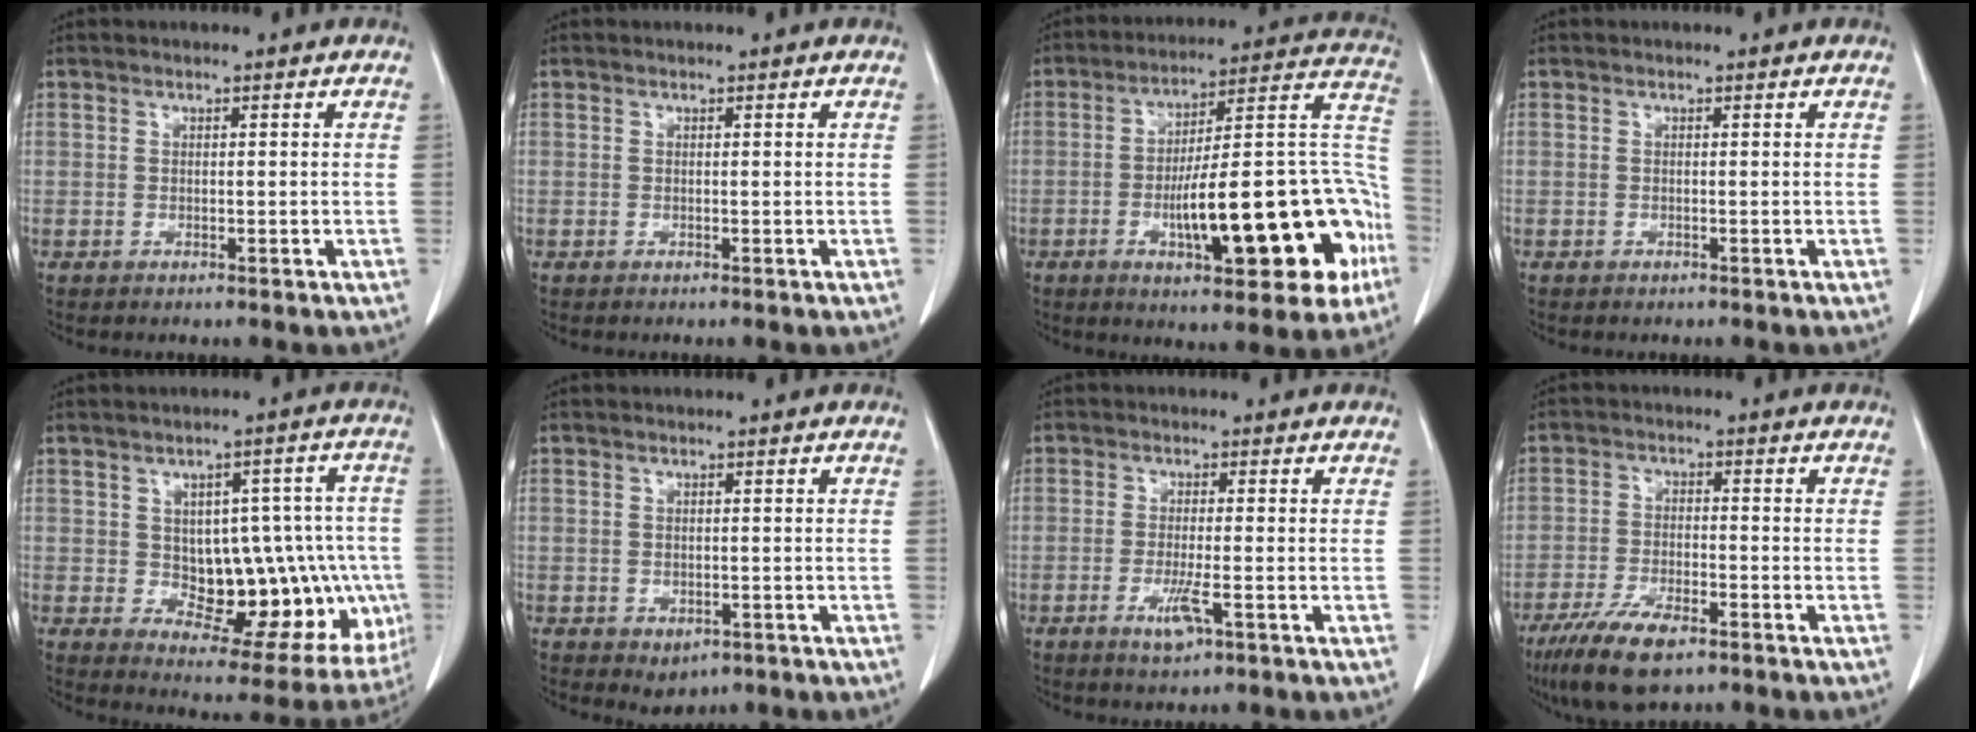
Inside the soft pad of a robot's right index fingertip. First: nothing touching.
{"total": 0.0}
{"total": 24.6, "force": [-7.4, 5.9, 22.6], "torque": [-0.257, 0.032, -0.094]}
{"total": 0.0}
{"total": 16.9, "force": [-1.6, 8.5, 14.5], "torque": [-0.151, 0.032, 0.006]}
{"total": 2.5, "force": [-1.2, 1.8, 1.2], "torque": [-0.009, 0.001, -0.002]}
{"total": 3.9, "force": [-1.8, 0.6, 3.5], "torque": [-0.067, -0.006, -0.031]}
{"total": 8.8, "force": [-5.8, 2.6, 6.0], "torque": [-0.113, -0.013, -0.100]}